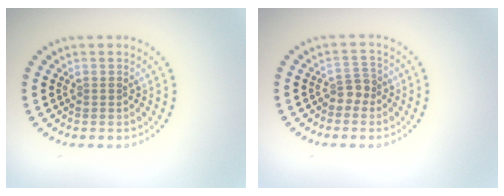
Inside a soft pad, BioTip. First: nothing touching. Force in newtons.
{"total": 1.7, "press": 1.4, "slide": 1.0}